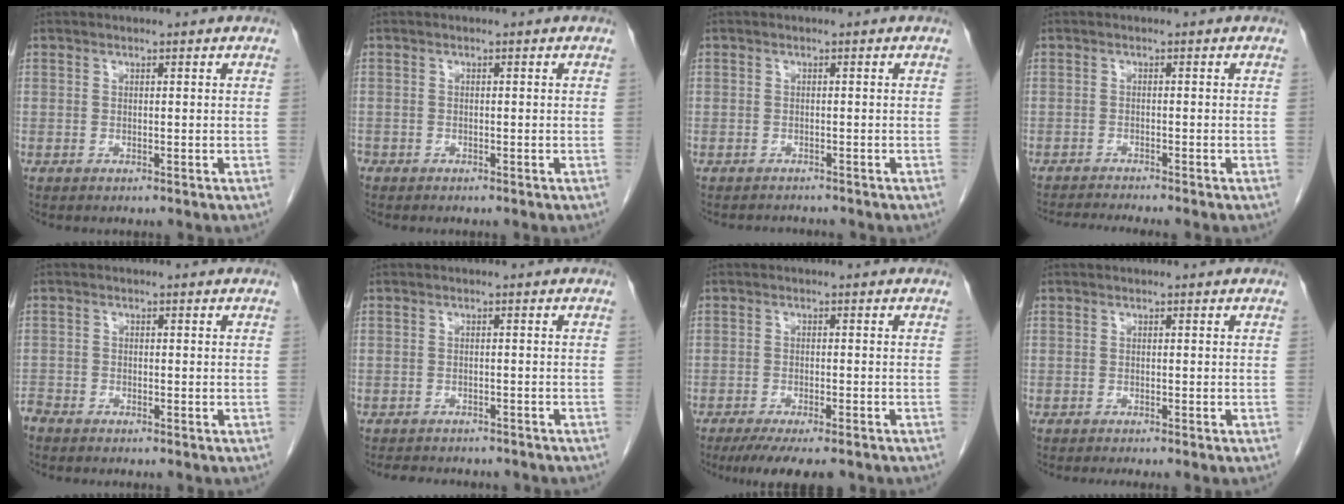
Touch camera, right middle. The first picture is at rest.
{"total": 0.8, "force": [-0.6, 0.5, 0.1], "torque": [-0.010, 0.002, -0.013]}
{"total": 2.4, "force": [-2.2, 1.0, -0.3], "torque": [0.000, -0.002, -0.037]}
{"total": 8.7, "force": [-7.9, 1.2, 3.4], "torque": [-0.039, -0.012, -0.103]}
{"total": 2.0, "force": [-1.9, 0.5, 0.2], "torque": [-0.006, -0.005, -0.036]}
{"total": 8.9, "force": [-7.8, 2.9, 3.2], "torque": [-0.054, 0.002, -0.091]}
{"total": 9.2, "force": [-7.3, 1.9, 5.1], "torque": [-0.067, -0.012, -0.109]}
{"total": 2.7, "force": [-2.3, -0.2, 1.5], "torque": [-0.014, -0.002, -0.029]}